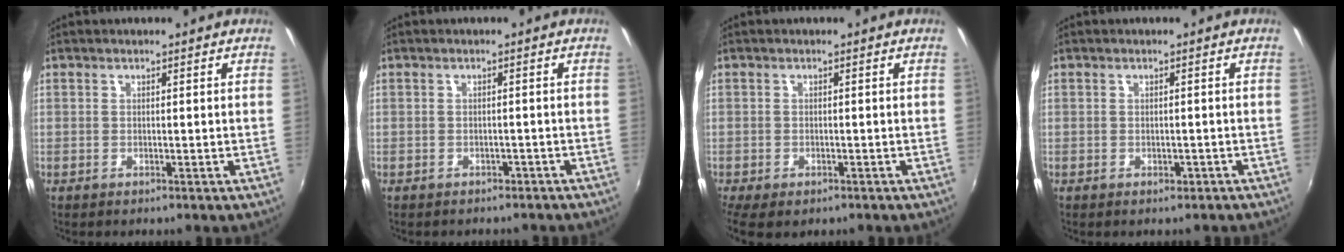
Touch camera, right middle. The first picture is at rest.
{"total": 3.4, "force": [-2.8, 1.7, 0.9], "torque": [-0.015, -0.006, -0.032]}
{"total": 5.7, "force": [-3.6, 2.7, 3.4], "torque": [-0.079, -0.025, -0.057]}
{"total": 1.4, "force": [-0.9, 0.9, 0.4], "torque": [-0.006, -0.002, -0.008]}